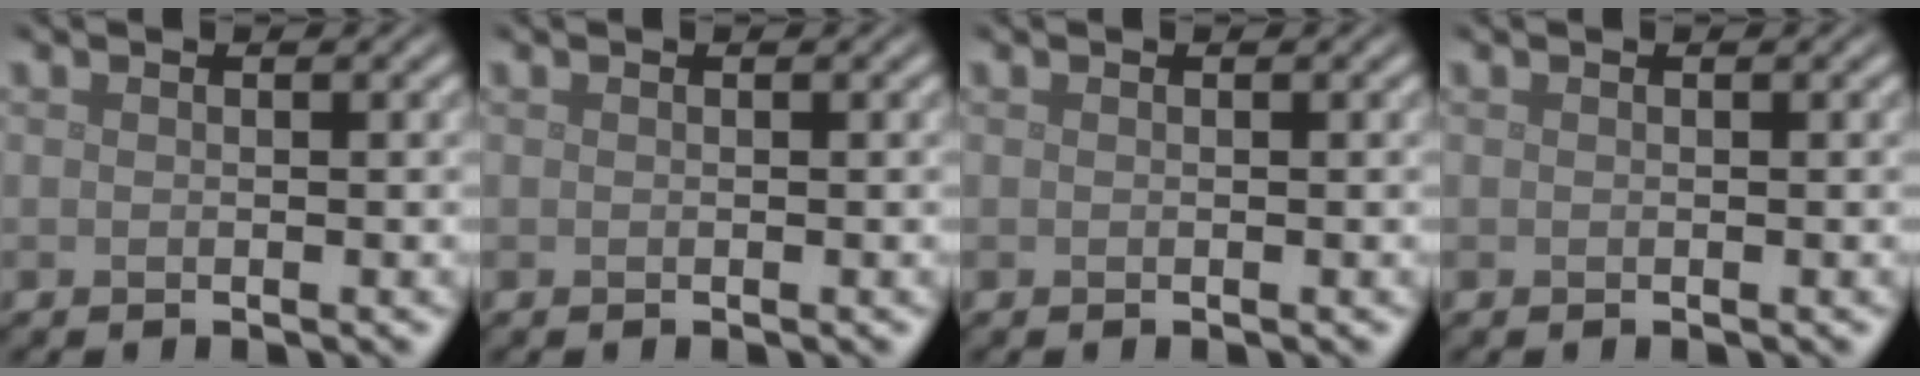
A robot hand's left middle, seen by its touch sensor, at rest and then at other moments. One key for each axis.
{"total": 0.0}
{"total": 0.0}
{"total": 0.0}